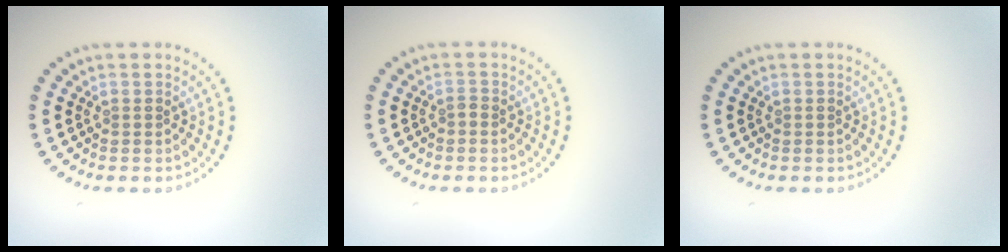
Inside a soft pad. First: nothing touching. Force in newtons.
{"total": 0.5, "press": 0.4, "slide": 0.3}
{"total": 0.0}